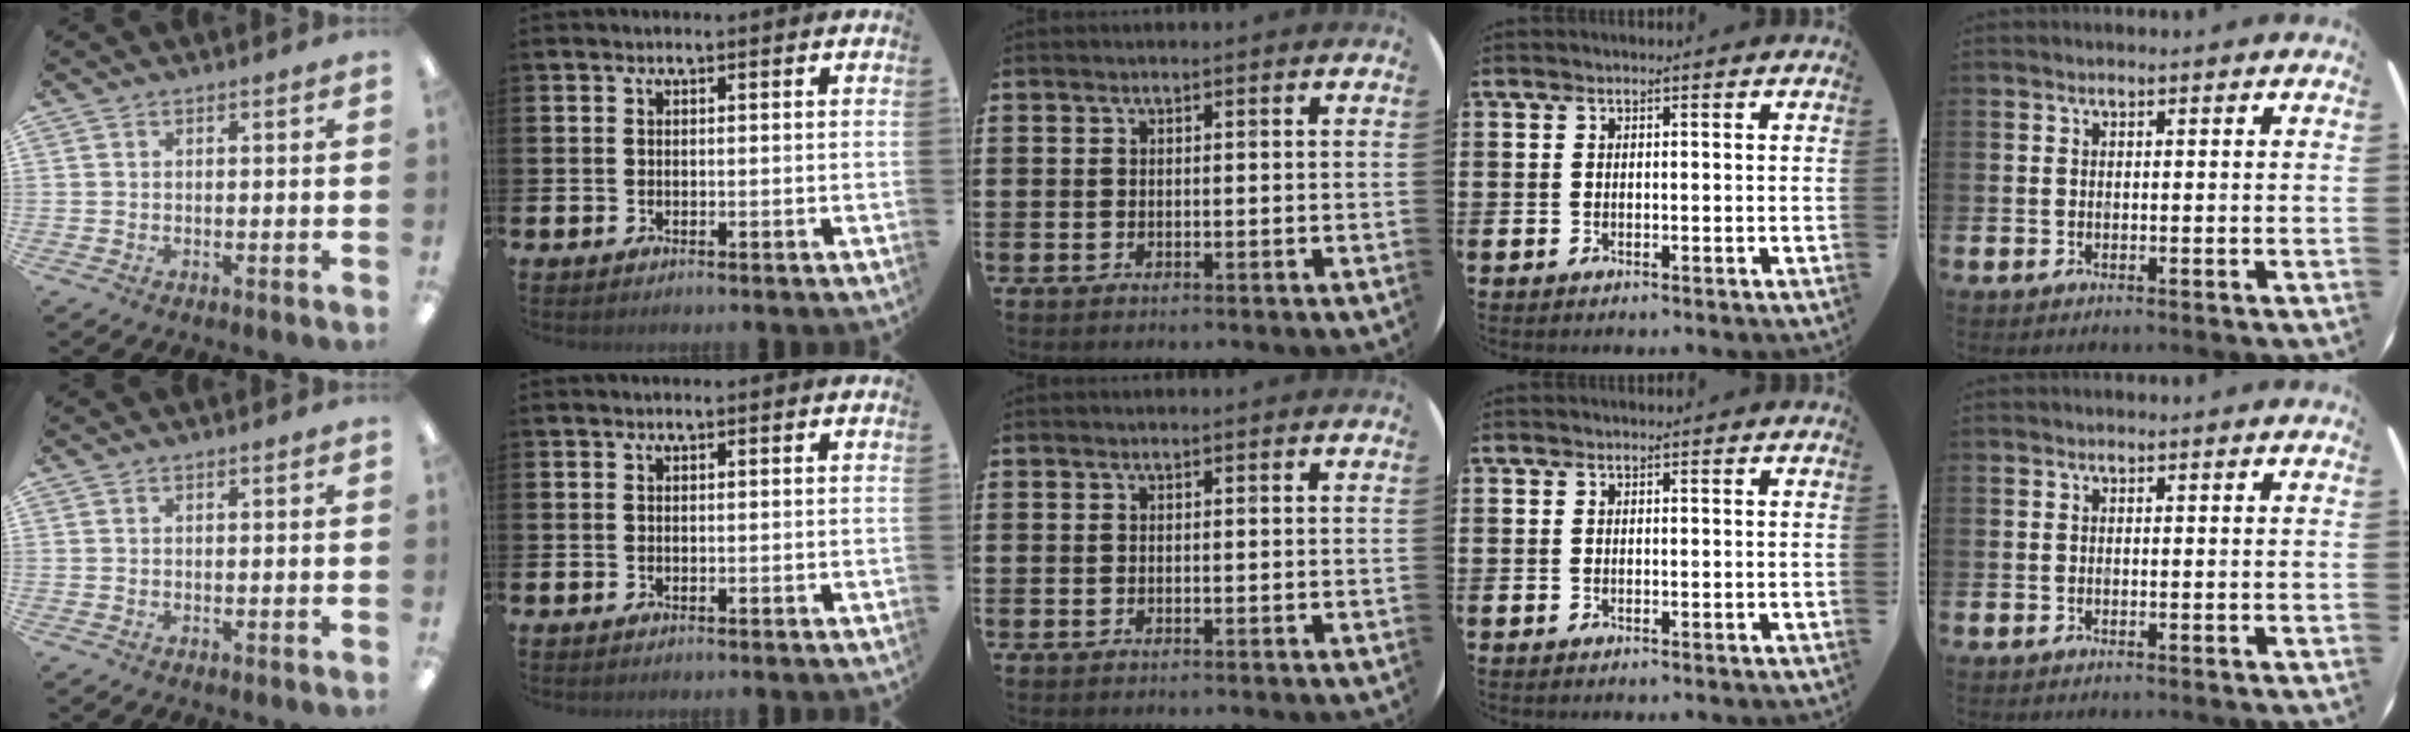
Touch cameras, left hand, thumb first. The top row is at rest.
{}